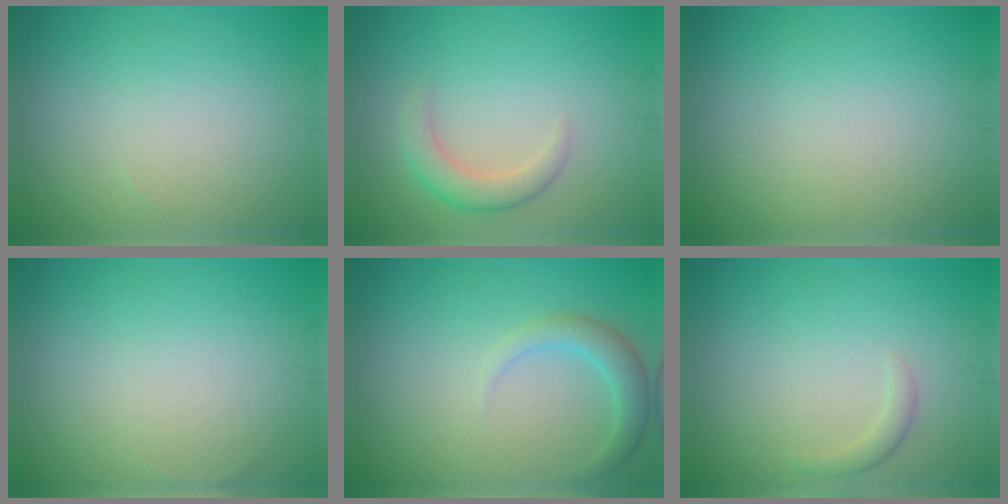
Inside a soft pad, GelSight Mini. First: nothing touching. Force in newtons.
{"total": 2.6, "press": 2.6, "slide": 0.1}
{"total": 0.0}
{"total": 0.0}
{"total": 2.4, "press": 2.4, "slide": 0.2}
{"total": 1.1, "press": 1.1, "slide": 0.0}